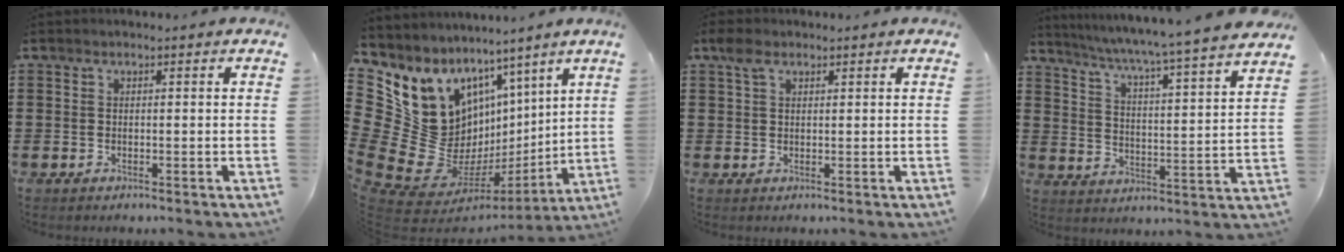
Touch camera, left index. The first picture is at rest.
{"total": 18.8, "force": [2.6, 16.4, 8.8], "torque": [-0.224, -0.065, 0.091]}
{"total": 2.3, "force": [1.4, 1.3, 1.3], "torque": [-0.031, 0.006, 0.025]}
{"total": 4.5, "force": [4.1, -1.2, 1.6], "torque": [-0.053, -0.046, 0.058]}